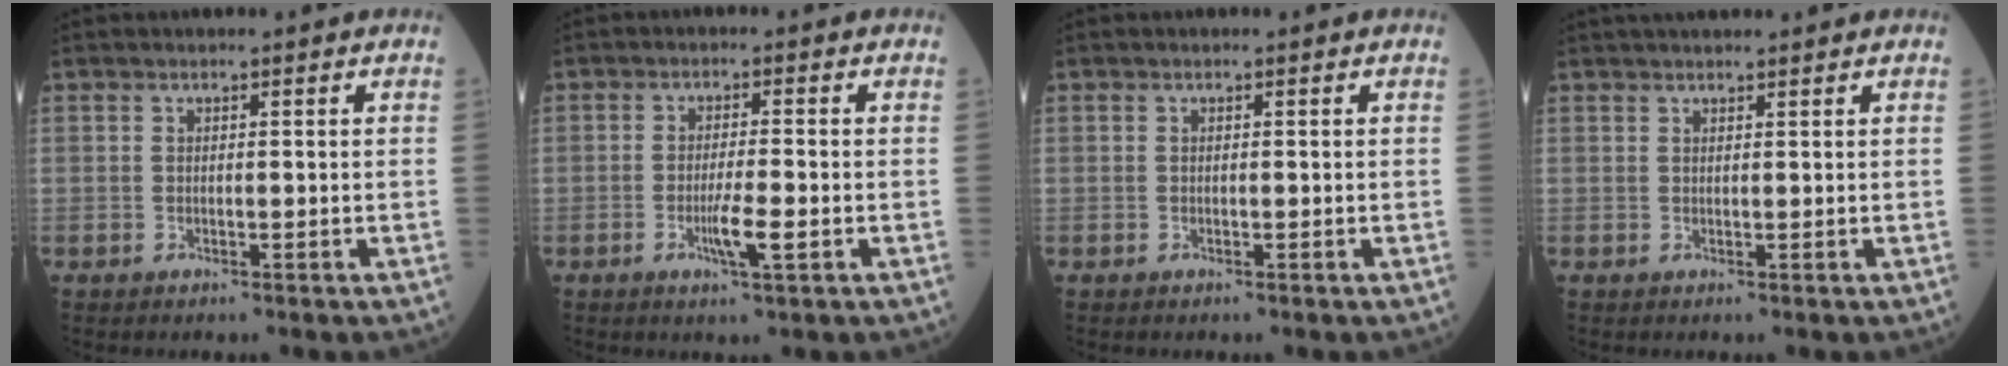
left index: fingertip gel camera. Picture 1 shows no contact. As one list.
[{"total": 4.1, "force": [-1.6, 0.1, 3.8], "torque": [-0.073, -0.007, -0.028]}, {"total": 0.0}, {"total": 4.8, "force": [4.3, 0.5, 2.1], "torque": [-0.025, 0.031, 0.065]}]